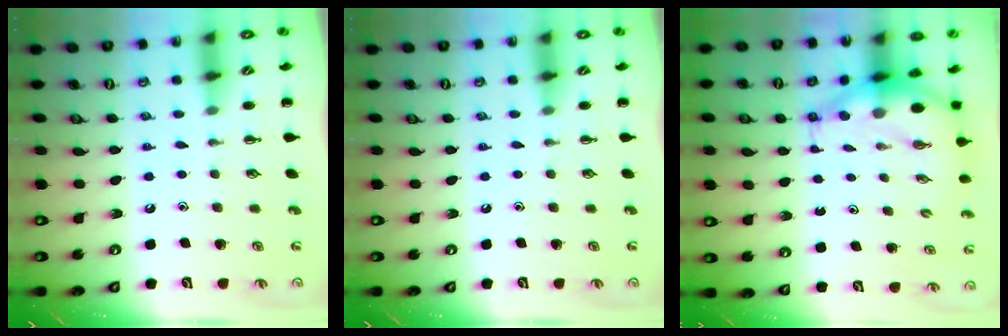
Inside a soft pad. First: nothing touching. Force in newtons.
{"total": 0.0}
{"total": 6.9, "press": 6.7, "slide": 1.8}